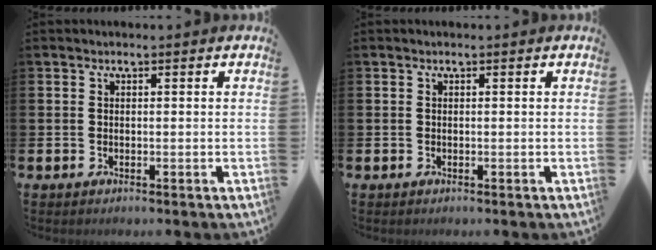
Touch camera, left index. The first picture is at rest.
{"total": 0.0}